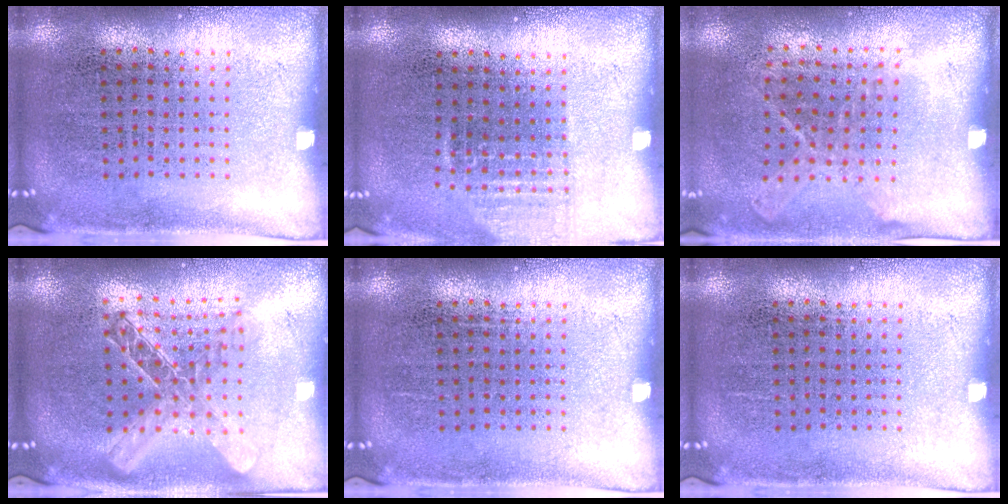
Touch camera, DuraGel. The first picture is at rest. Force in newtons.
{"total": 1.0, "press": 0.9, "slide": 0.4}
{"total": 1.1, "press": 0.9, "slide": 0.7}
{"total": 1.9, "press": 1.6, "slide": 1.1}
{"total": 0.0}
{"total": 0.0}